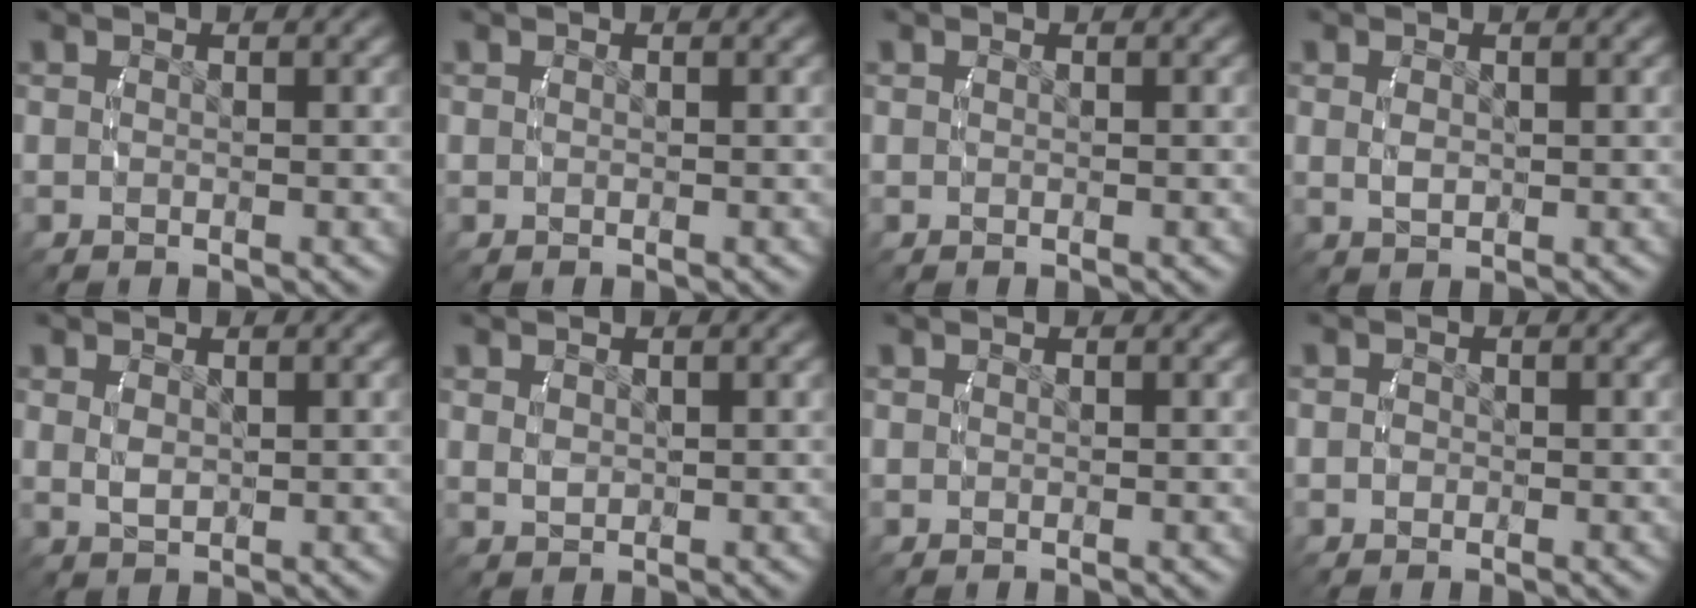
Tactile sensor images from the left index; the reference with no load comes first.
{"total": 0.0}
{"total": 0.0}
{"total": 1.1, "force": [0.3, 0.4, 0.9], "torque": [-0.015, -0.007, 0.014]}
{"total": 1.4, "force": [0.5, 0.6, 1.2], "torque": [-0.021, -0.007, 0.019]}
{"total": 0.9, "force": [0.5, 0.4, 0.6], "torque": [-0.009, -0.003, 0.017]}
{"total": 0.0}
{"total": 0.0}